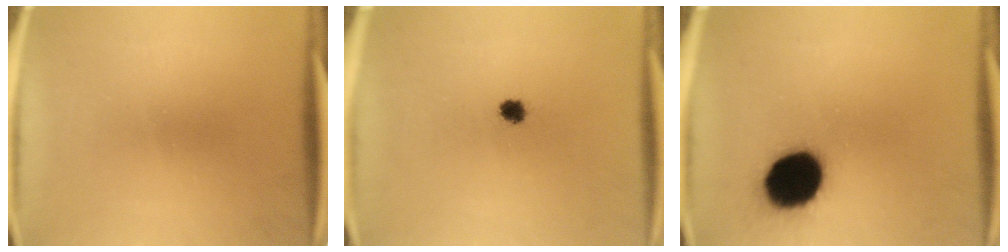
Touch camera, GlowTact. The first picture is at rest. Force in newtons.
{"total": 2.4}
{"total": 17.7}